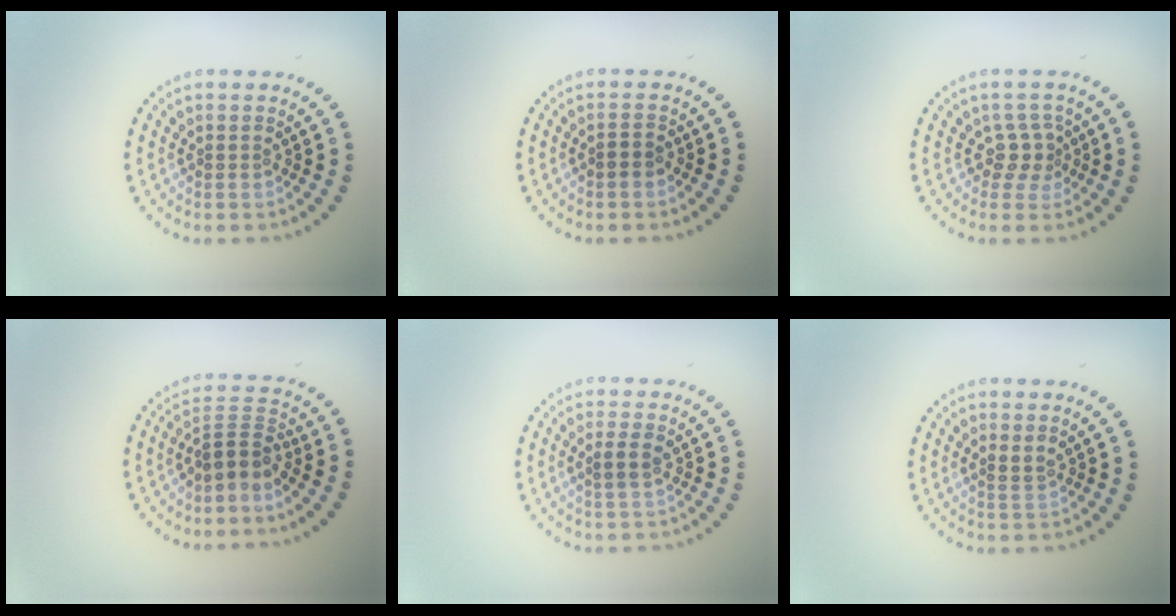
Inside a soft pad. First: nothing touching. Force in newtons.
{"total": 1.1, "press": 0.9, "slide": 0.6}
{"total": 2.1, "press": 1.5, "slide": 1.5}
{"total": 2.9, "press": 2.1, "slide": 2.0}
{"total": 1.3, "press": 1.1, "slide": 0.7}
{"total": 1.0, "press": 0.8, "slide": 0.6}